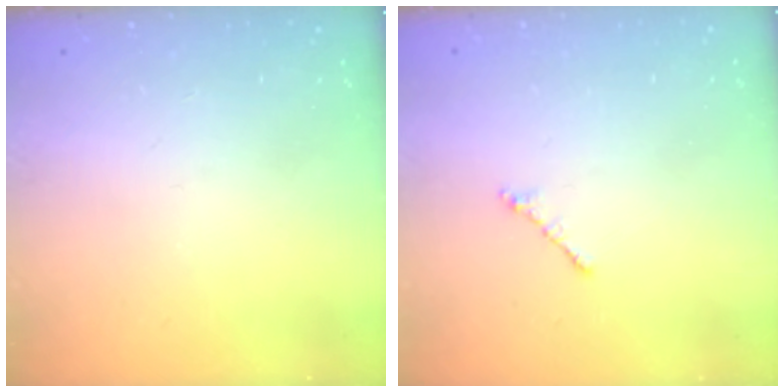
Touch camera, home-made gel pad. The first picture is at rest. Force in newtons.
{"total": 0.9, "press": 0.7, "slide": 0.5}